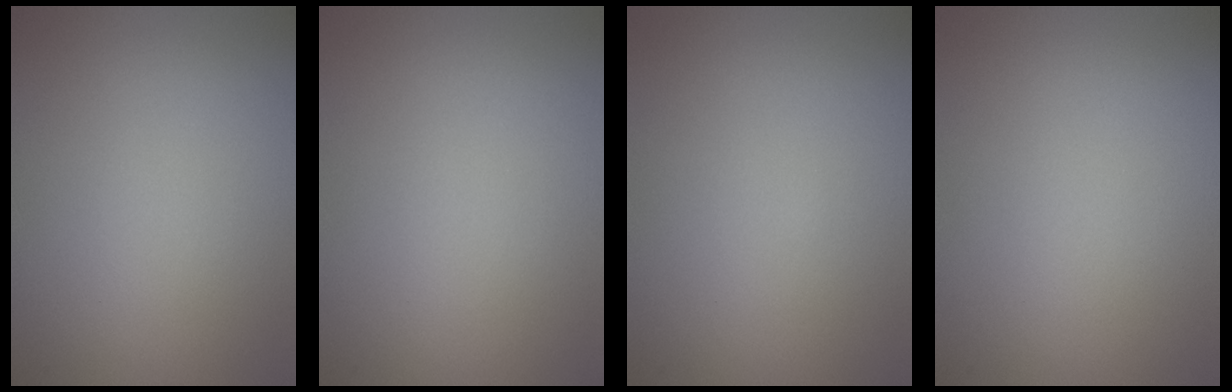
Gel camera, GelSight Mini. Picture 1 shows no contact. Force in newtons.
{"total": 0.0}
{"total": 0.0}
{"total": 0.0}